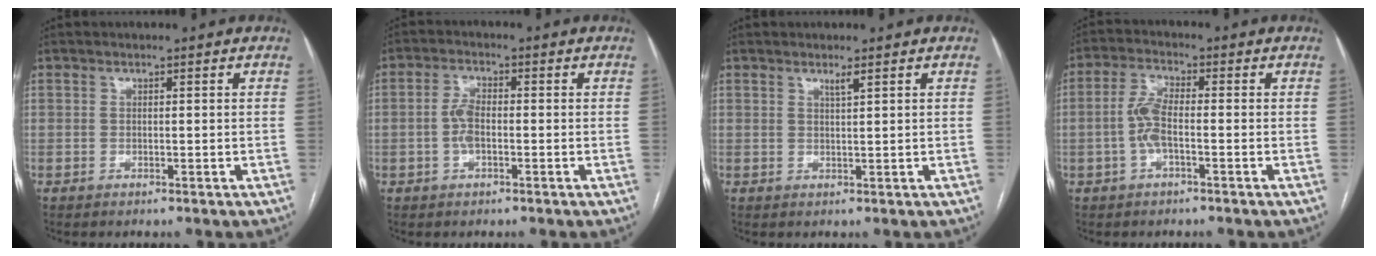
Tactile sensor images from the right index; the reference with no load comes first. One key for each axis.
{"total": 3.5, "fx": -0.7, "fy": 1.5, "fz": 3.1, "tx": -0.070, "ty": 0.006, "tz": -0.016}
{"total": 1.2, "fx": 0.9, "fy": -0.2, "fz": 0.8, "tx": -0.018, "ty": -0.005, "tz": 0.018}
{"total": 4.7, "fx": -1.1, "fy": 1.4, "fz": 4.4, "tx": -0.101, "ty": 0.008, "tz": -0.025}